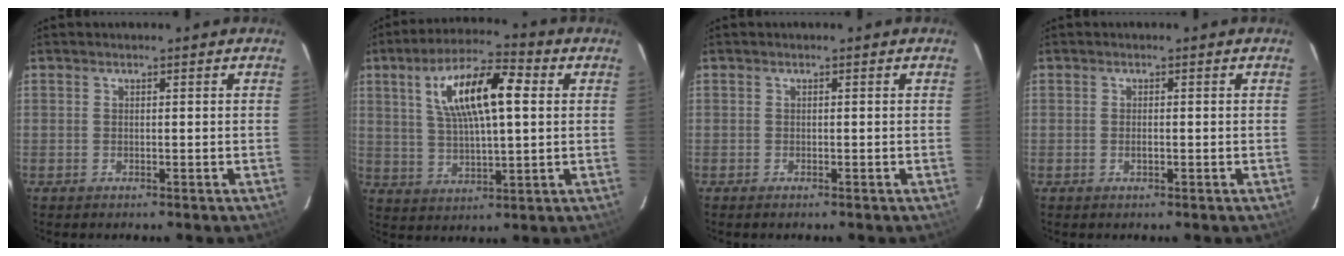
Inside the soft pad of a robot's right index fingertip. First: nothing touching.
{"total": 14.4, "force": [4.1, 4.7, 12.9], "torque": [-0.235, 0.021, 0.073]}
{"total": 0.5, "force": [-0.5, 0.1, 0.2], "torque": [-0.006, -0.001, -0.009]}
{"total": 1.0, "force": [-0.3, 0.4, 0.9], "torque": [-0.017, 0.000, -0.006]}